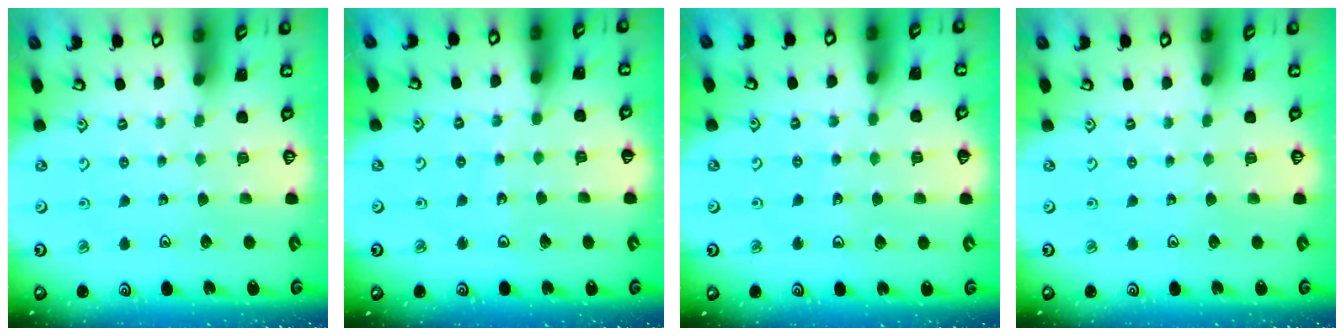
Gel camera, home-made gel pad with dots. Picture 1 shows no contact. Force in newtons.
{"total": 3.0, "press": 3.0, "slide": 0.2}
{"total": 5.6, "press": 5.2, "slide": 2.0}
{"total": 0.0}